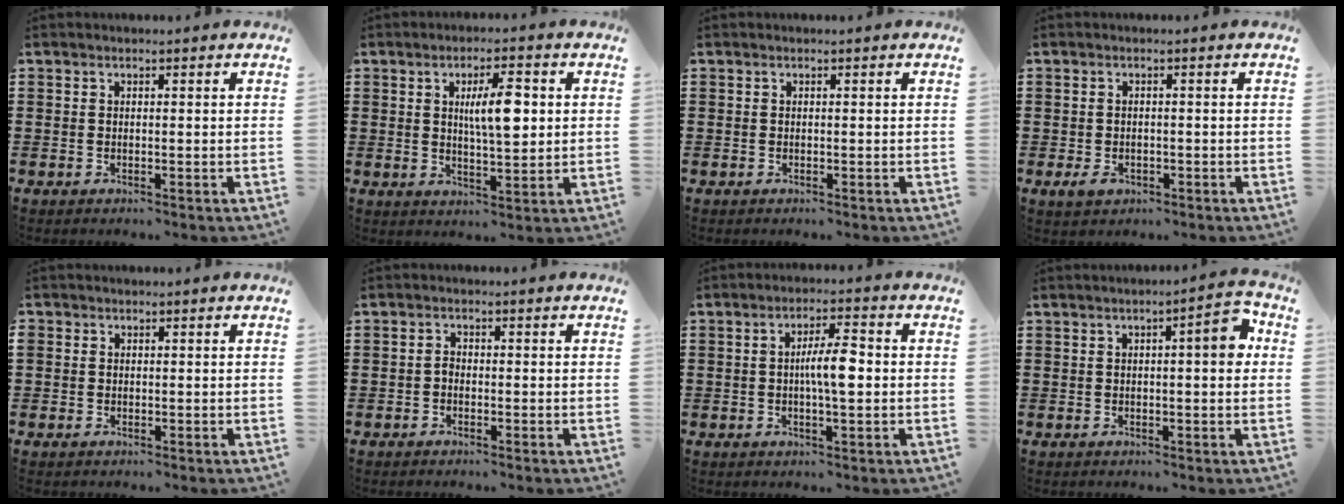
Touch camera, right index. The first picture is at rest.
{"total": 7.0, "force": [1.4, 2.1, 6.5], "torque": [-0.111, 0.001, 0.018]}
{"total": 0.0}
{"total": 1.9, "force": [-0.8, 1.3, 1.2], "torque": [-0.032, -0.001, -0.020]}
{"total": 0.8, "force": [0.0, 0.8, 0.1], "torque": [-0.003, 0.006, 0.000]}
{"total": 1.1, "force": [-0.6, 0.6, 0.7], "torque": [-0.015, -0.001, -0.011]}
{"total": 5.8, "force": [-0.1, 1.3, 5.7], "torque": [-0.100, 0.005, -0.006]}
{"total": 4.8, "force": [0.8, 1.0, 4.6], "torque": [-0.063, -0.003, 0.005]}